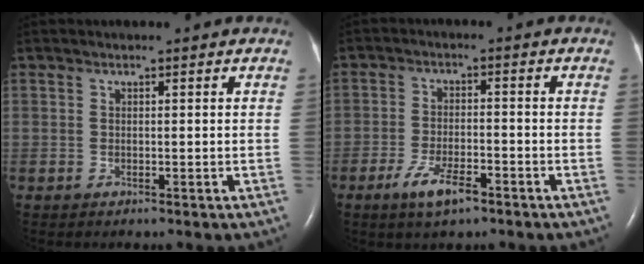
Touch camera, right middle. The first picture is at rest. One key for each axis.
{"total": 5.6, "fx": -3.5, "fy": 1.4, "fz": 4.1, "tx": -0.087, "ty": -0.006, "tz": -0.061}